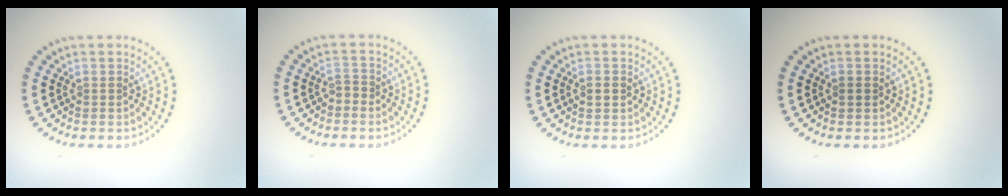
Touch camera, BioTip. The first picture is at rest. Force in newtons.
{"total": 0.9, "press": 0.8, "slide": 0.4}
{"total": 1.1, "press": 1.1, "slide": 0.2}
{"total": 0.8, "press": 0.8, "slide": 0.0}